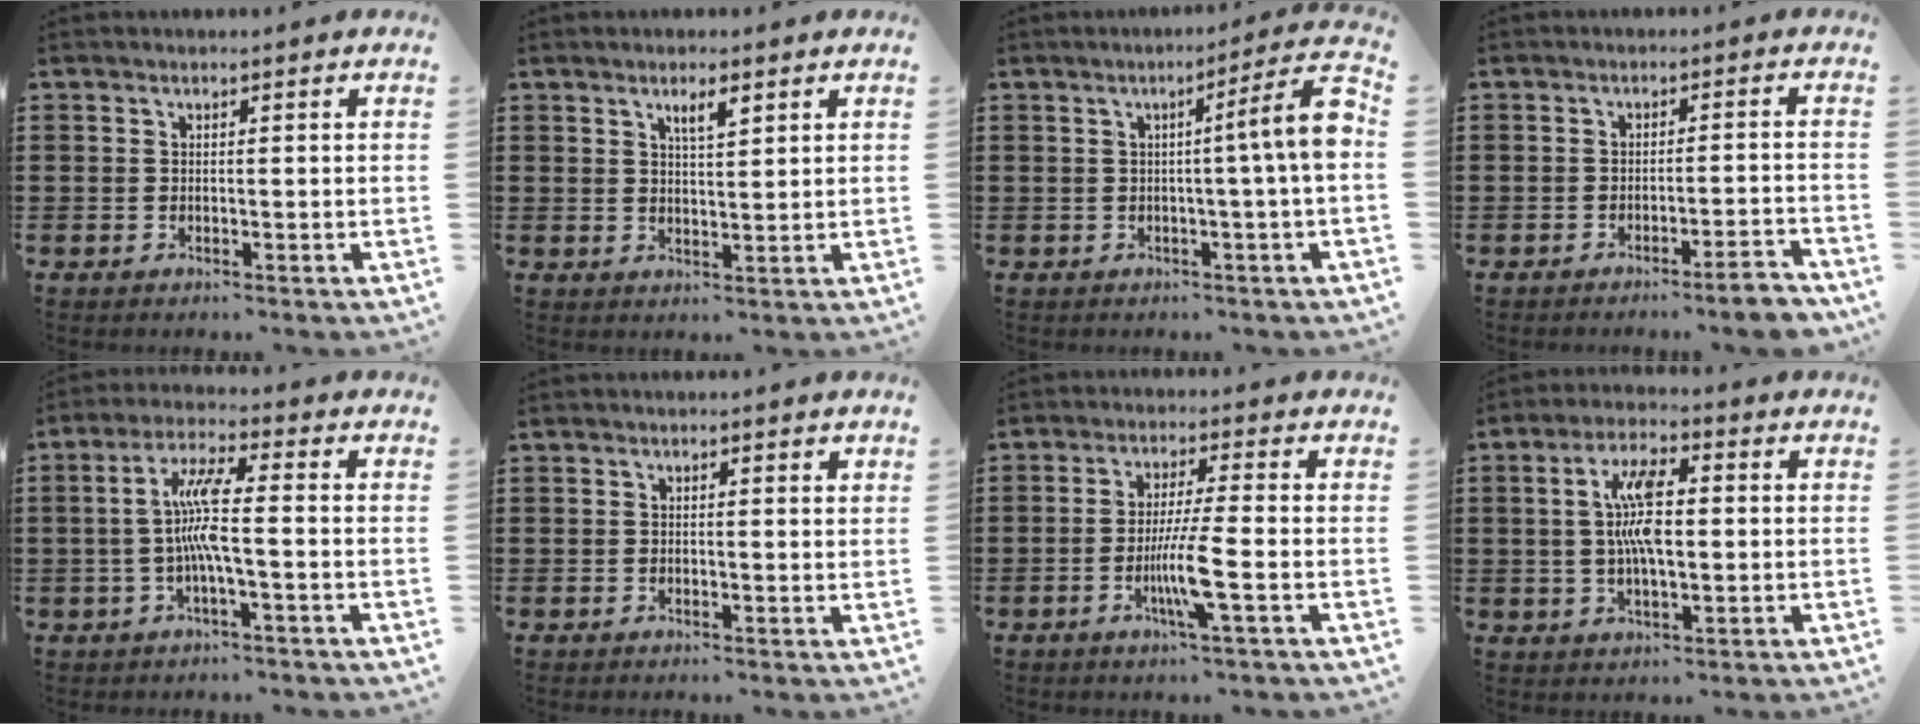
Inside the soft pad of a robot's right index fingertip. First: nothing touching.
{"total": 2.7, "force": [1.7, 0.6, 2.1], "torque": [-0.035, 0.001, 0.026]}
{"total": 8.0, "force": [0.4, 0.0, 8.0], "torque": [-0.118, -0.017, 0.000]}
{"total": 3.8, "force": [-3.2, -0.1, 2.1], "torque": [-0.034, -0.009, -0.058]}
{"total": 7.5, "force": [-0.8, 1.0, 7.4], "torque": [-0.162, -0.007, -0.027]}
{"total": 0.6, "force": [0.4, 0.2, 0.5], "torque": [-0.010, 0.003, 0.007]}
{"total": 7.0, "force": [-2.2, -0.1, 6.7], "torque": [-0.132, -0.020, -0.044]}
{"total": 9.0, "force": [0.9, 3.2, 8.4], "torque": [-0.179, 0.004, 0.007]}